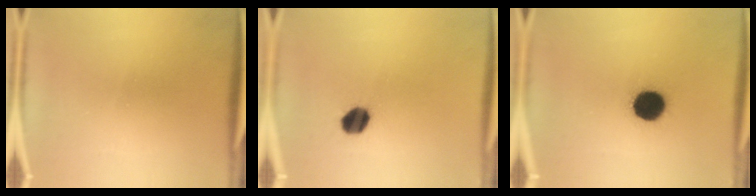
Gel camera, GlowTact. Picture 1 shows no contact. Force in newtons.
{"total": 6.1}
{"total": 11.1}